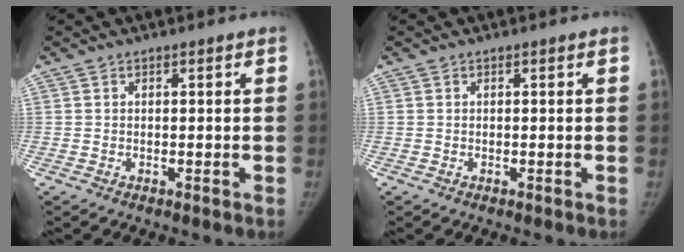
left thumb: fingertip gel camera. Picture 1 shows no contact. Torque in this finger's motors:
{"motor_torque": [1.01, -0.88, 0.14, -0.22, 0.04]}